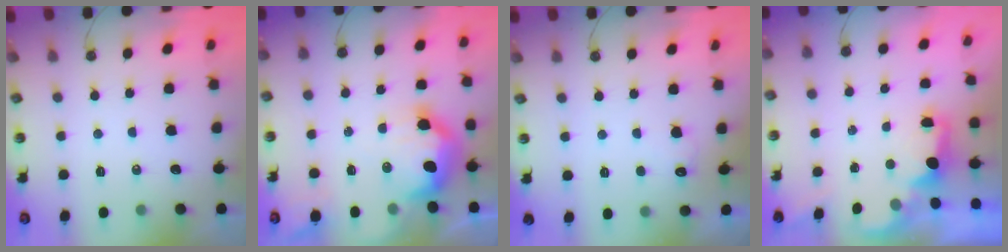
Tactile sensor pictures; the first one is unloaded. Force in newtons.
{"total": 15.5, "press": 15.5, "slide": 1.2}
{"total": 3.9, "press": 3.7, "slide": 1.1}
{"total": 1.6, "press": 1.5, "slide": 0.6}